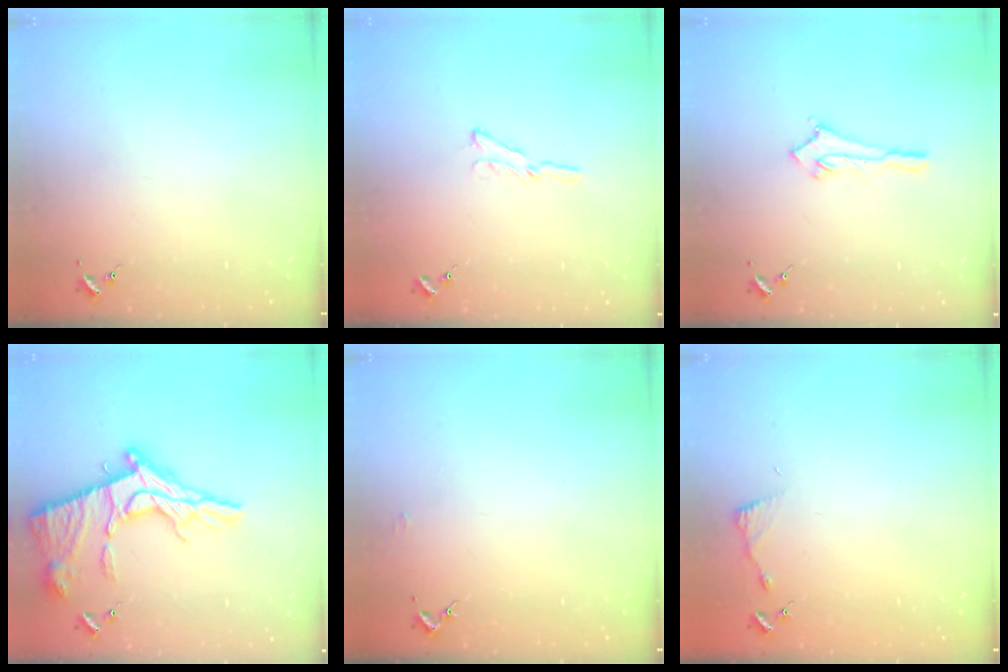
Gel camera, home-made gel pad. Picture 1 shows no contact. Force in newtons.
{"total": 4.8, "press": 4.8, "slide": 0.4}
{"total": 6.2, "press": 6.2, "slide": 0.5}
{"total": 21.7, "press": 21.7, "slide": 1.8}
{"total": 2.1, "press": 2.1, "slide": 0.3}
{"total": 3.4, "press": 3.4, "slide": 0.4}